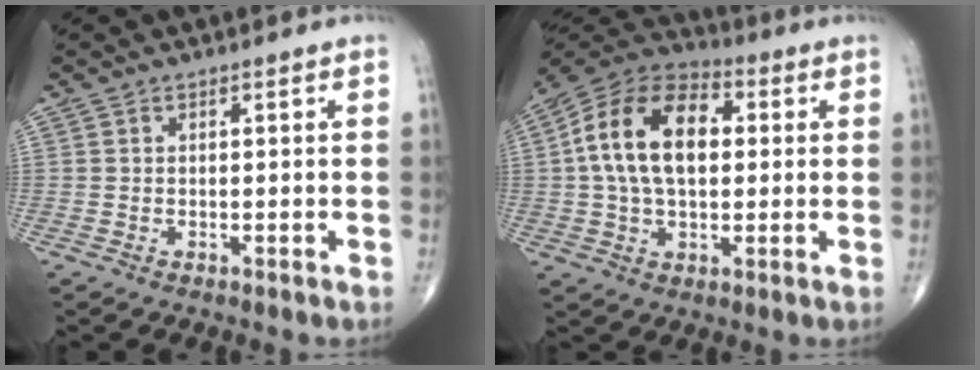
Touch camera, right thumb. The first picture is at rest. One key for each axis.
{"total": 17.0, "fx": 2.2, "fy": 10.3, "fz": 13.3, "tx": -0.230, "ty": 0.024, "tz": 0.029}